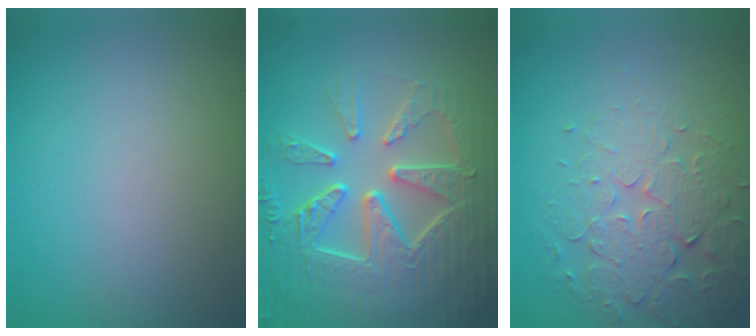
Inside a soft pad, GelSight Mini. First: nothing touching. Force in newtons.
{"total": 9.3, "press": 6.7, "slide": 6.4}
{"total": 4.5, "press": 4.1, "slide": 1.9}